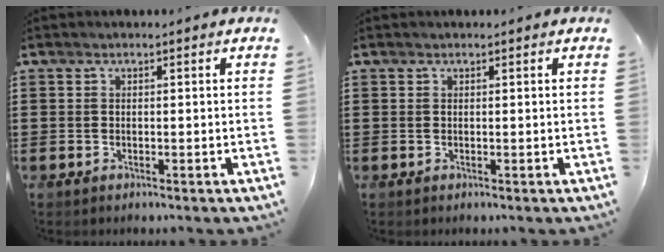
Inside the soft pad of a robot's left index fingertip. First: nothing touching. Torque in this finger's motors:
{"motor_torque": [0.04, 0.16, -0.05, -0.05]}